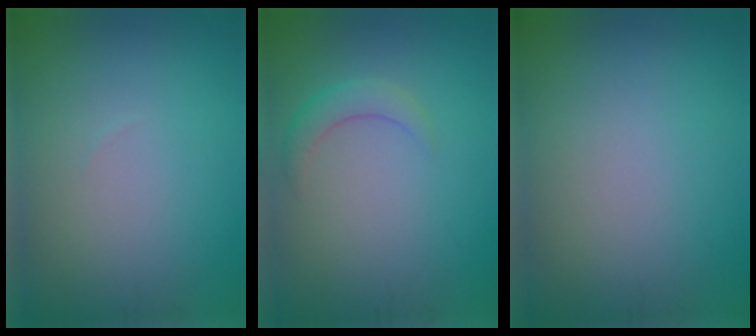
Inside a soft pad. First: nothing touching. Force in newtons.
{"total": 2.0, "press": 2.0, "slide": 0.0}
{"total": 0.0}